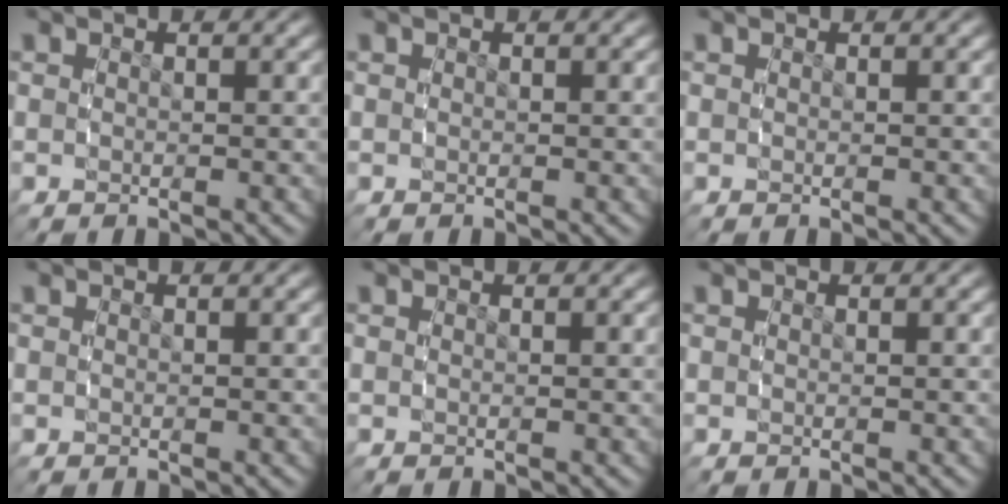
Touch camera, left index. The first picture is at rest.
{"total": 0.0}
{"total": 0.0}
{"total": 0.0}
{"total": 0.0}
{"total": 0.0}